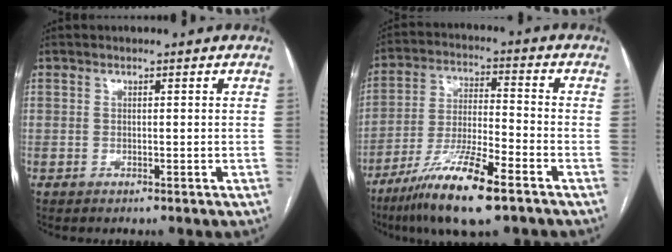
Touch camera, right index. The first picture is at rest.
{"total": 13.9, "force": [-8.8, 1.4, 10.7], "torque": [-0.210, -0.030, -0.160]}